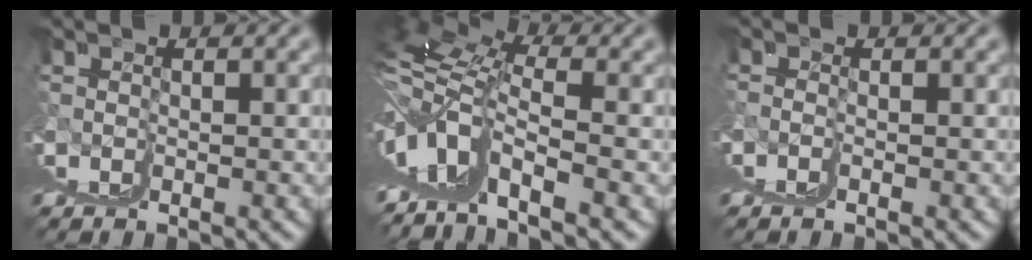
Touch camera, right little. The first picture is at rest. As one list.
[{"total": 8.5, "force": [3.1, 2.3, 7.6], "torque": [-0.102, 0.034, 0.049]}, {"total": 1.5, "force": [0.7, 0.8, 1.1], "torque": [-0.018, 0.004, 0.011]}]